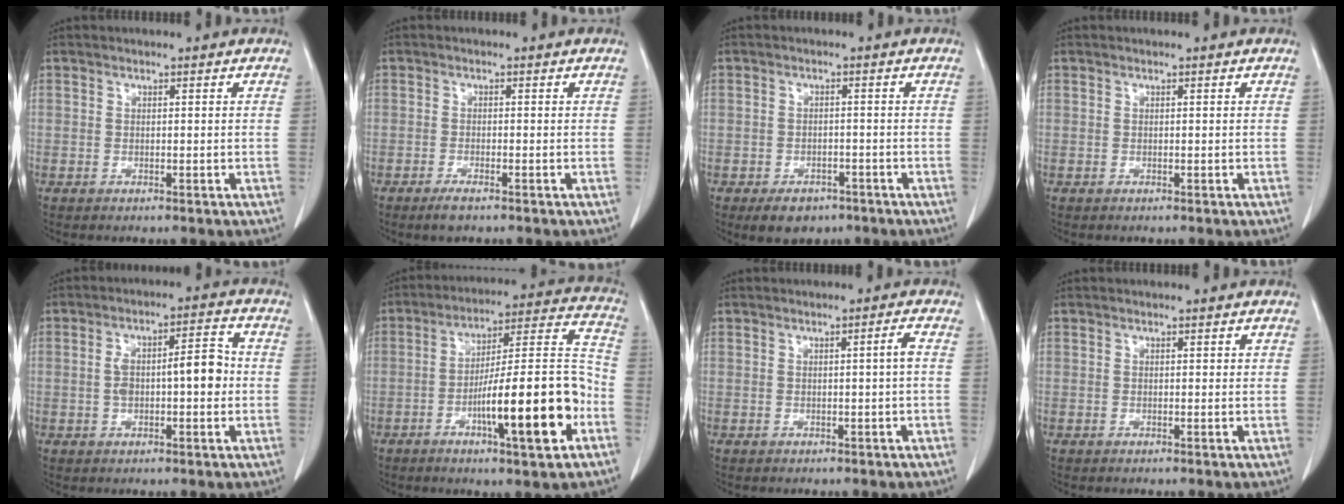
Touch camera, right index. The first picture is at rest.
{"total": 2.2, "force": [-1.6, 0.4, 1.5], "torque": [-0.032, -0.004, -0.028]}
{"total": 4.8, "force": [-3.1, 3.1, 1.9], "torque": [-0.025, 0.003, -0.038]}
{"total": 0.0}
{"total": 8.1, "force": [-0.2, 2.7, 7.6], "torque": [-0.133, 0.027, -0.002]}
{"total": 17.9, "force": [-6.4, 2.0, 16.6], "torque": [-0.251, 0.013, -0.093]}
{"total": 1.5, "force": [-0.1, -0.4, 1.4], "torque": [-0.022, 0.000, 0.000]}
{"total": 0.5, "force": [0.3, 0.3, 0.3], "torque": [-0.002, 0.001, 0.002]}